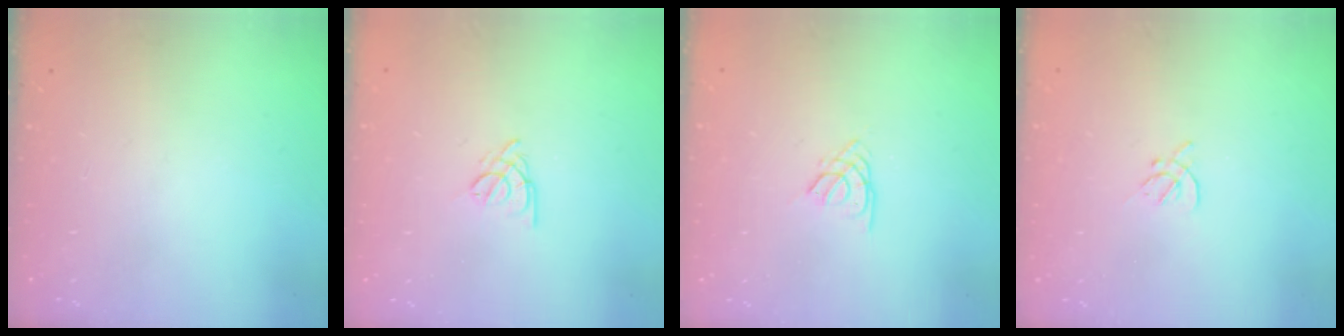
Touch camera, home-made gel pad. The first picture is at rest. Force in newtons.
{"total": 2.5, "press": 2.5, "slide": 0.7}
{"total": 2.5, "press": 2.4, "slide": 0.5}
{"total": 1.6, "press": 1.5, "slide": 0.5}